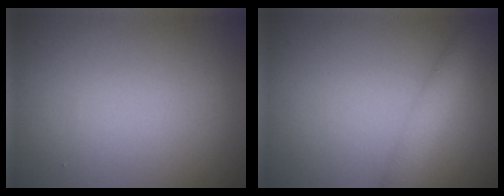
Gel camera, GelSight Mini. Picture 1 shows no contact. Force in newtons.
{"total": 2.4, "press": 2.4, "slide": 0.1}